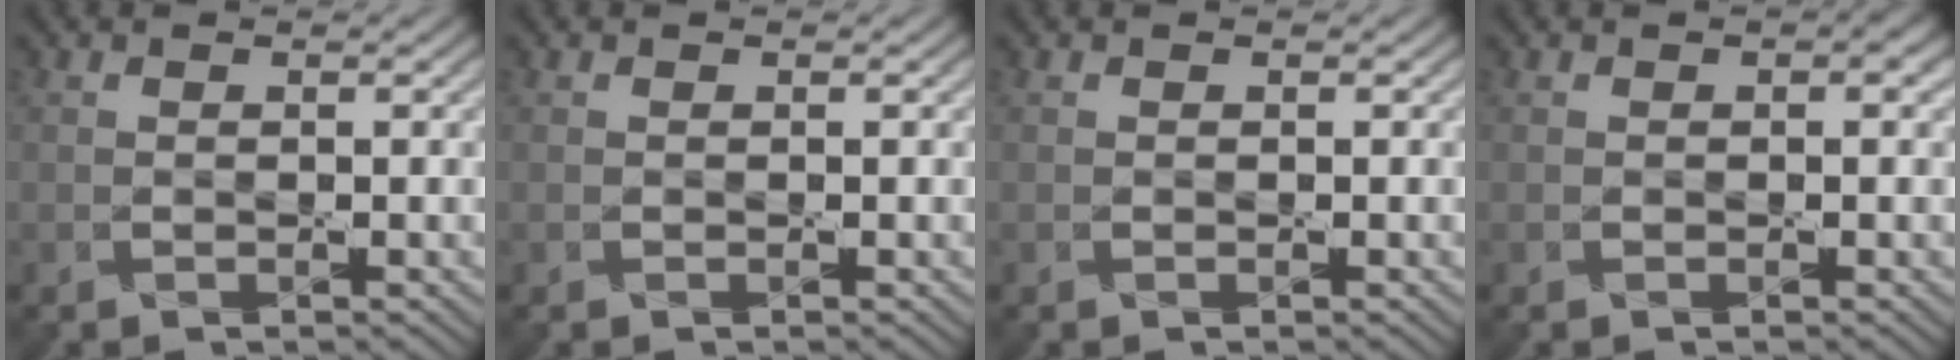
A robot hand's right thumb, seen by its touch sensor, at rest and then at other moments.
{"total": 0.0}
{"total": 0.0}
{"total": 0.9, "force": [0.2, 0.4, 0.8], "torque": [-0.010, 0.000, 0.004]}